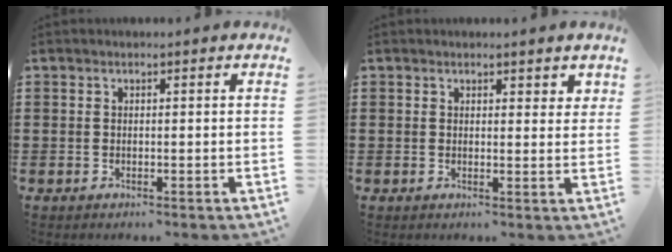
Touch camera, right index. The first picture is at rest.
{"total": 1.6, "force": [1.4, 0.8, 0.3], "torque": [0.000, 0.003, 0.025]}